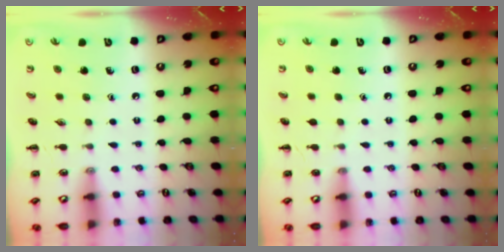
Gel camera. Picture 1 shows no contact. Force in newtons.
{"total": 0.0}